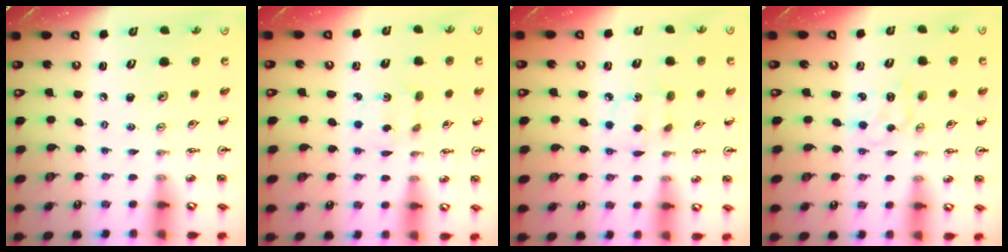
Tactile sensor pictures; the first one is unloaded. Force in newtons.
{"total": 2.8, "press": 2.8, "slide": 0.5}
{"total": 6.4, "press": 6.4, "slide": 0.4}
{"total": 1.4, "press": 1.4, "slide": 0.3}